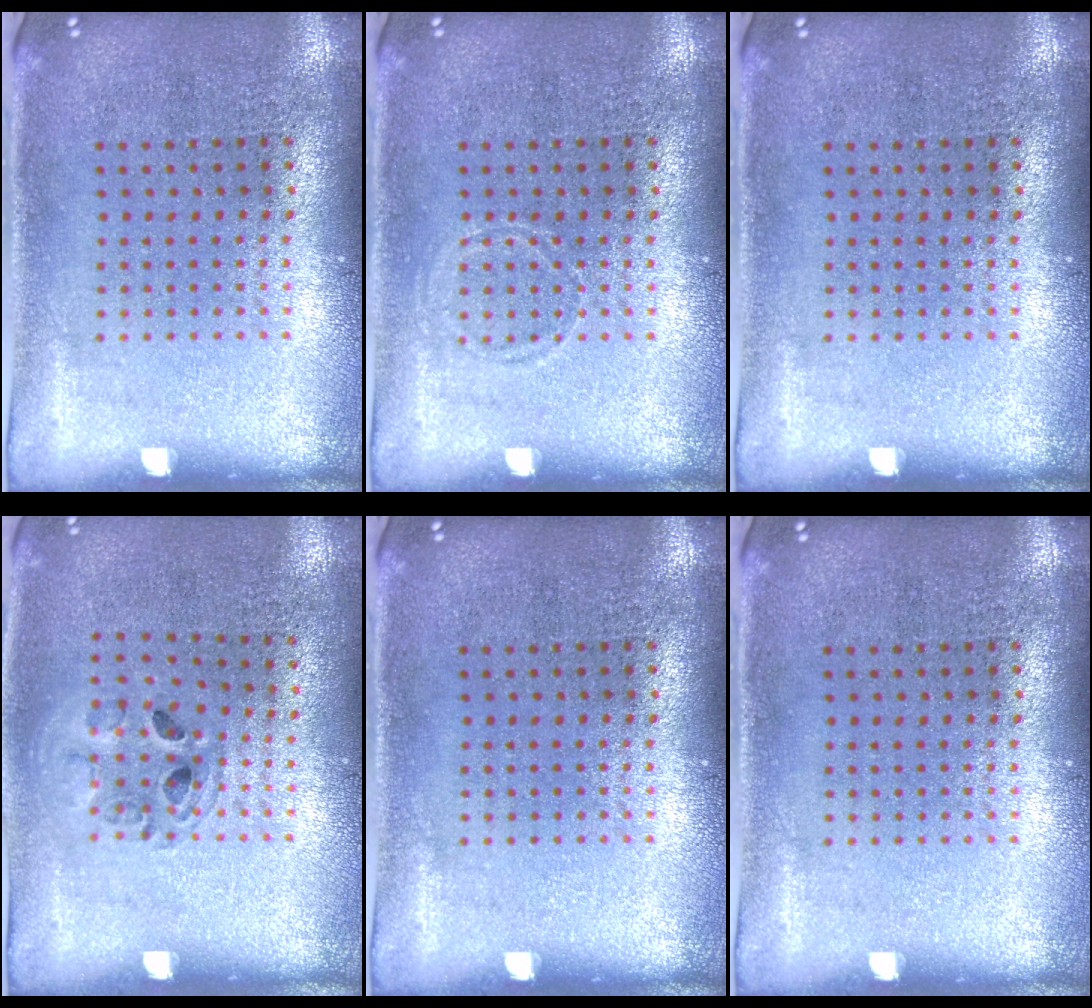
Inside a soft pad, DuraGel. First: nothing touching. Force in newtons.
{"total": 0.8, "press": 0.7, "slide": 0.2}
{"total": 0.0}
{"total": 1.0, "press": 1.0, "slide": 0.1}
{"total": 0.0}
{"total": 0.0}